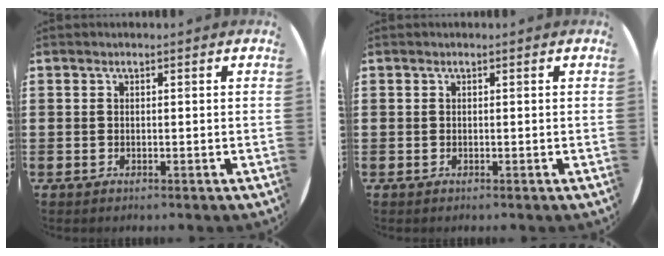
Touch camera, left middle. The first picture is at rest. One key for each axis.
{"total": 0.0}